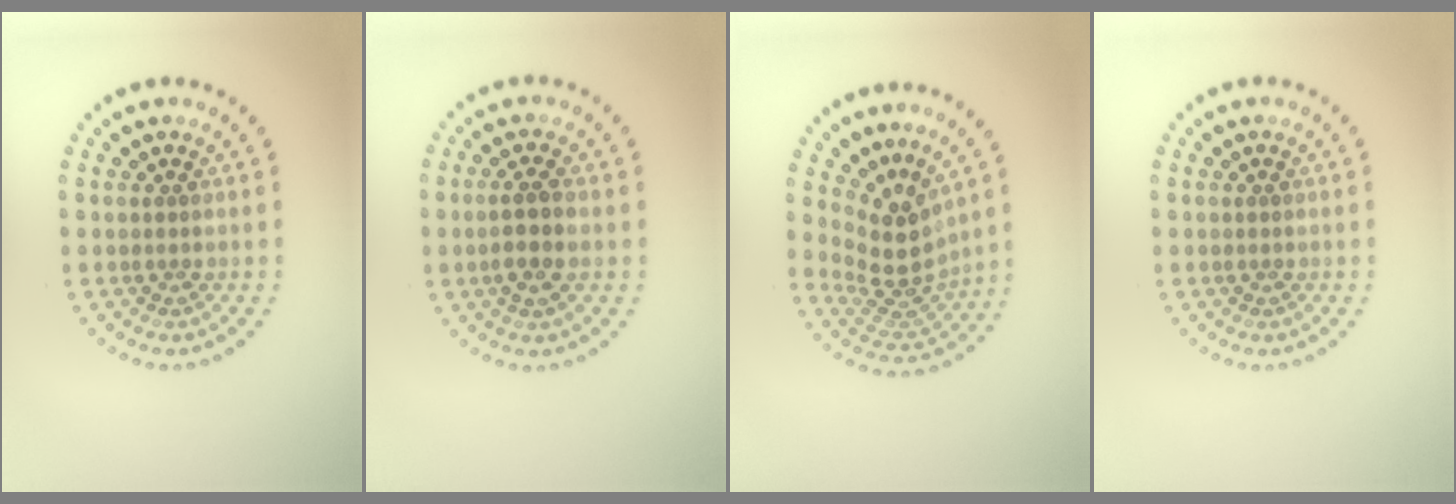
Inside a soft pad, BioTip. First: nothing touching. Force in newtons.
{"total": 2.5, "press": 2.4, "slide": 0.9}
{"total": 4.2, "press": 3.0, "slide": 3.0}
{"total": 0.0}